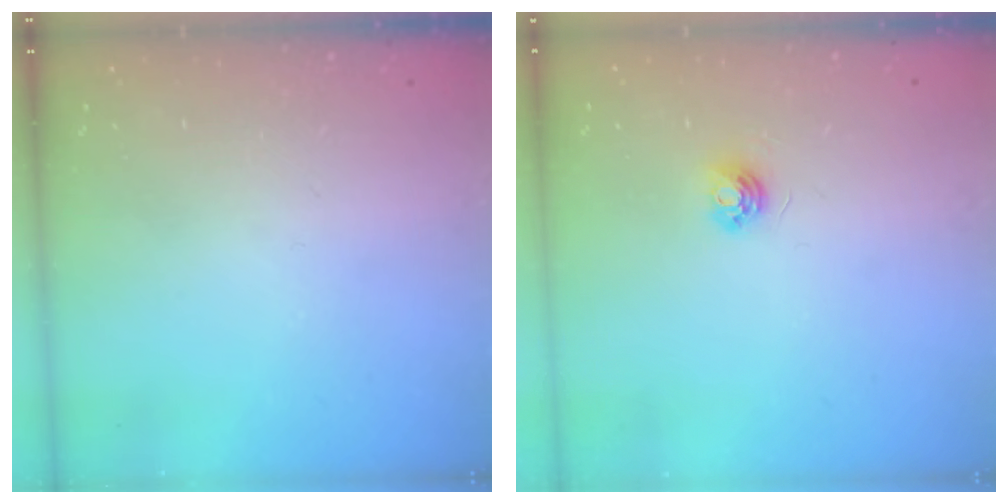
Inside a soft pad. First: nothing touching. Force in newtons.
{"total": 4.7, "press": 4.7, "slide": 0.5}